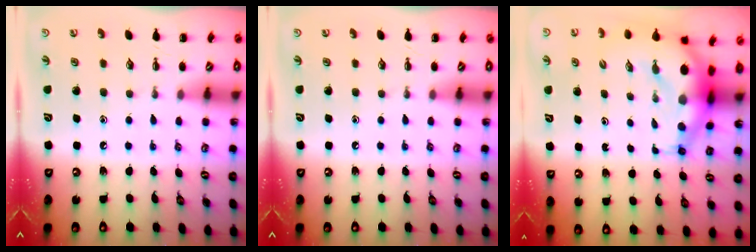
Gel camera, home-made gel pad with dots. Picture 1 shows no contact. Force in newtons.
{"total": 0.0}
{"total": 9.9, "press": 9.5, "slide": 2.7}